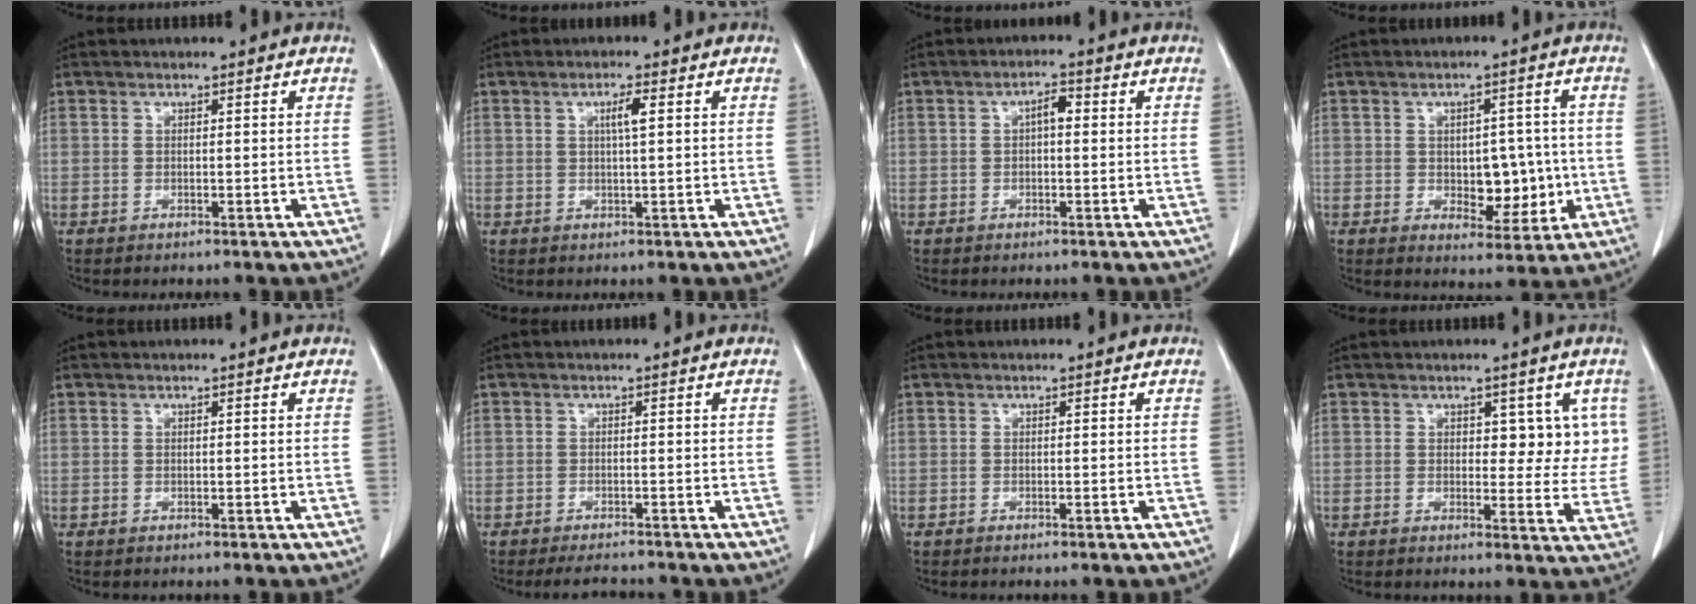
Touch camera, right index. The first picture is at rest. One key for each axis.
{"total": 2.5, "fx": 0.7, "fy": 0.0, "fz": 2.4, "tx": -0.044, "ty": 0.000, "tz": 0.011}
{"total": 2.5, "fx": 0.2, "fy": 0.9, "fz": 2.3, "tx": -0.036, "ty": 0.008, "tz": 0.001}
{"total": 6.9, "fx": -0.6, "fy": 4.1, "fz": 5.6, "tx": -0.062, "ty": 0.008, "tz": 0.001}
{"total": 0.0}
{"total": 3.7, "fx": -3.5, "fy": 0.6, "fz": 0.9, "tx": -0.014, "ty": -0.010, "tz": -0.053}
{"total": 0.5, "fx": -0.4, "fy": -0.1, "fz": 0.4, "tx": -0.010, "ty": 0.000, "tz": -0.006}
{"total": 5.6, "fx": 2.0, "fy": 3.4, "fz": 3.9, "tx": -0.022, "ty": 0.003, "tz": 0.022}